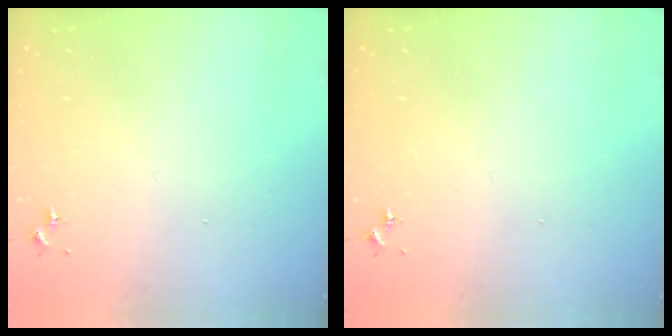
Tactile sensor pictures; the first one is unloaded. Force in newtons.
{"total": 0.0}